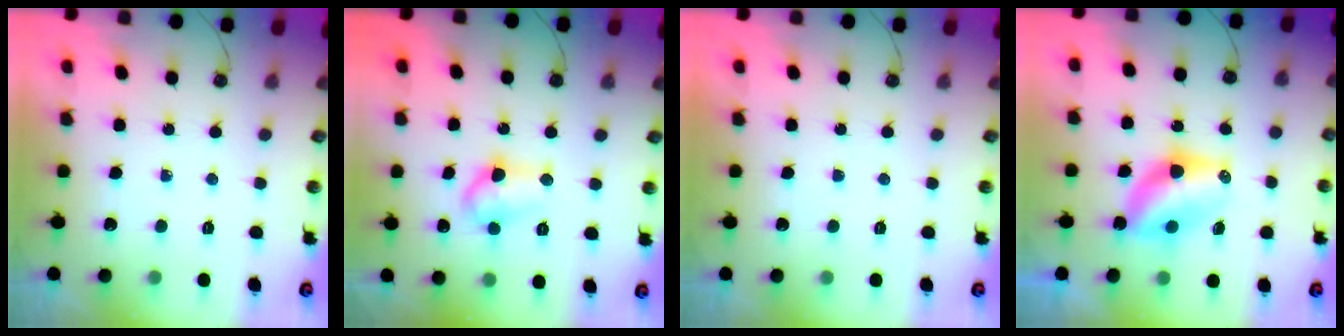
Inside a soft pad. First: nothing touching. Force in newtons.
{"total": 9.1, "press": 9.0, "slide": 0.9}
{"total": 0.0}
{"total": 9.2, "press": 8.2, "slide": 4.3}